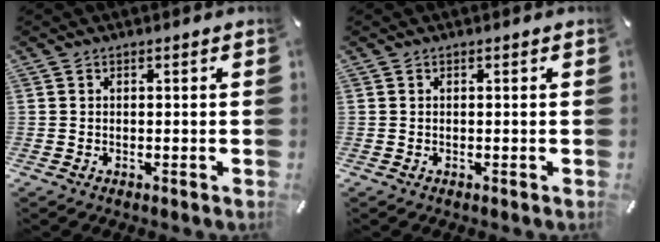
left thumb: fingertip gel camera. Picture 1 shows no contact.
{"total": 0.0}